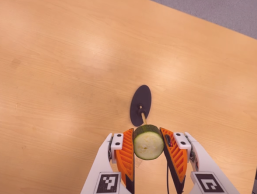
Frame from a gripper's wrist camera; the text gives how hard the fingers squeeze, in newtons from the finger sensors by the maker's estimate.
{"total": 9.4, "left": 8.4, "right": 10.4}